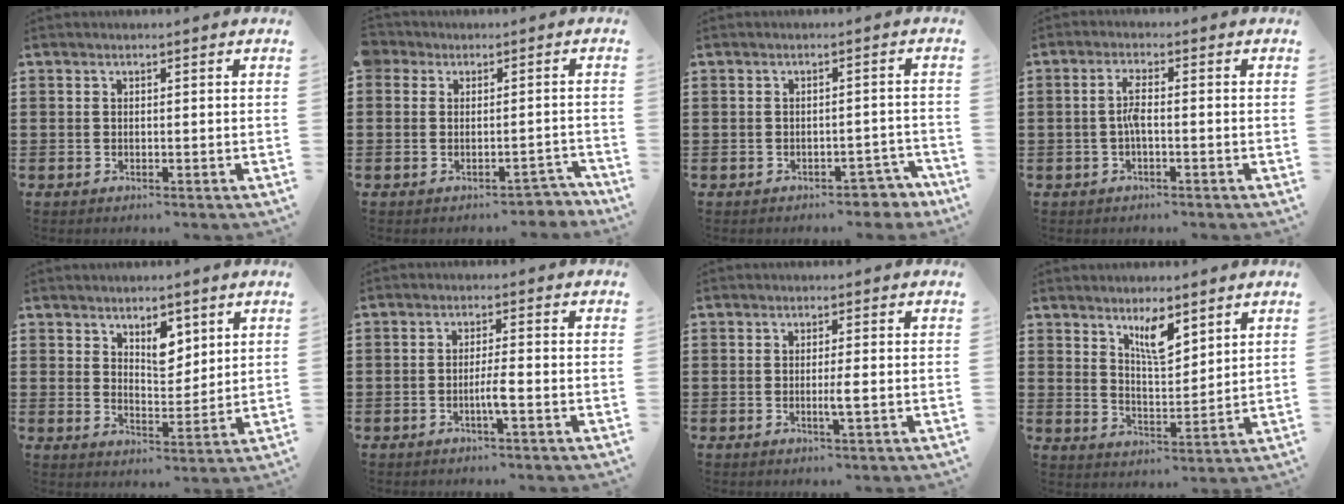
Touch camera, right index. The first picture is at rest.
{"total": 2.6, "force": [-1.6, 2.0, 0.5], "torque": [-0.018, 0.007, -0.035]}
{"total": 2.8, "force": [-2.5, 0.9, 0.9], "torque": [-0.018, 0.005, -0.052]}
{"total": 3.1, "force": [-0.6, 0.6, 2.9], "torque": [-0.063, 0.000, -0.015]}
{"total": 5.4, "force": [3.3, 2.8, 3.2], "torque": [-0.048, -0.003, 0.054]}
{"total": 3.2, "force": [-1.1, 0.1, 3.0], "torque": [-0.062, -0.005, -0.023]}
{"total": 2.2, "force": [-0.5, -0.1, 2.1], "torque": [-0.037, -0.006, -0.010]}
{"total": 6.2, "force": [4.2, 1.9, 4.1], "torque": [-0.075, -0.009, 0.070]}